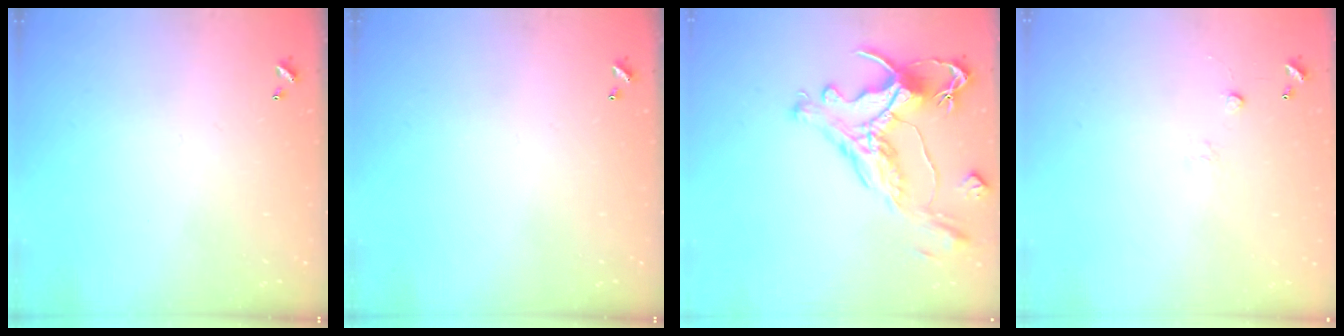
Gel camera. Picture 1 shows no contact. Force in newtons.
{"total": 0.0}
{"total": 1.6, "press": 1.0, "slide": 1.3}
{"total": 4.9, "press": 4.9, "slide": 0.7}